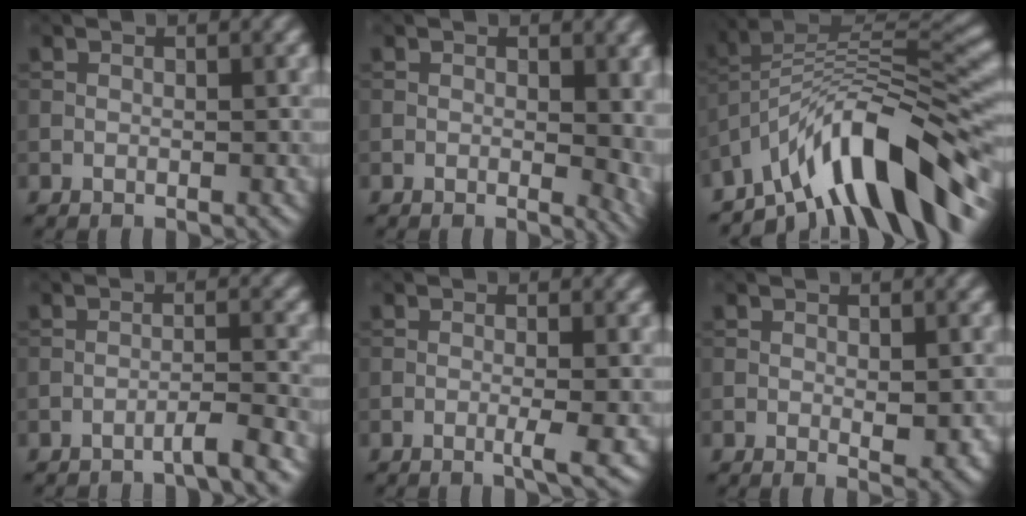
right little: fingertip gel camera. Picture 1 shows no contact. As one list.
[{"total": 4.8, "force": [0.1, 2.4, 4.2], "torque": [-0.042, -0.007, 0.003]}, {"total": 11.4, "force": [-6.7, 3.3, 8.7], "torque": [-0.130, 0.022, -0.119]}, {"total": 2.5, "force": [-1.9, 0.2, 1.6], "torque": [-0.013, 0.009, -0.045]}, {"total": 2.2, "force": [-0.6, 0.3, 2.1], "torque": [-0.033, -0.001, -0.013]}, {"total": 2.2, "force": [-0.2, 0.8, 2.1], "torque": [-0.029, -0.008, 0.001]}]